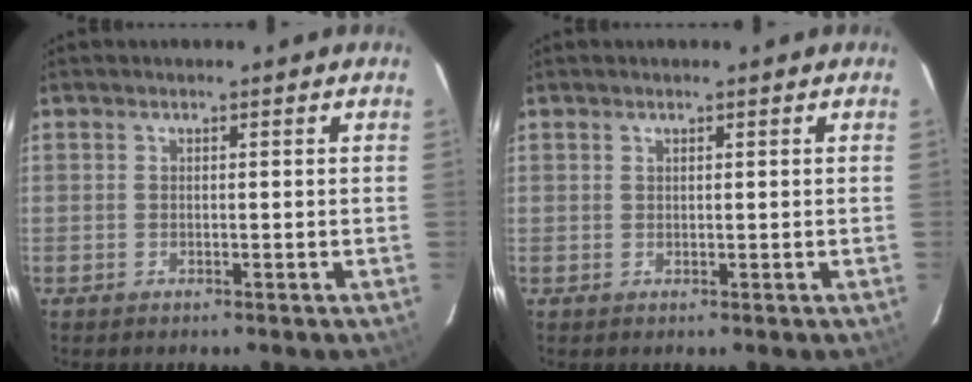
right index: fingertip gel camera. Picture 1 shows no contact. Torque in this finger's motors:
{"motor_torque": [-0.41, 0.13, -0.68, -0.21]}